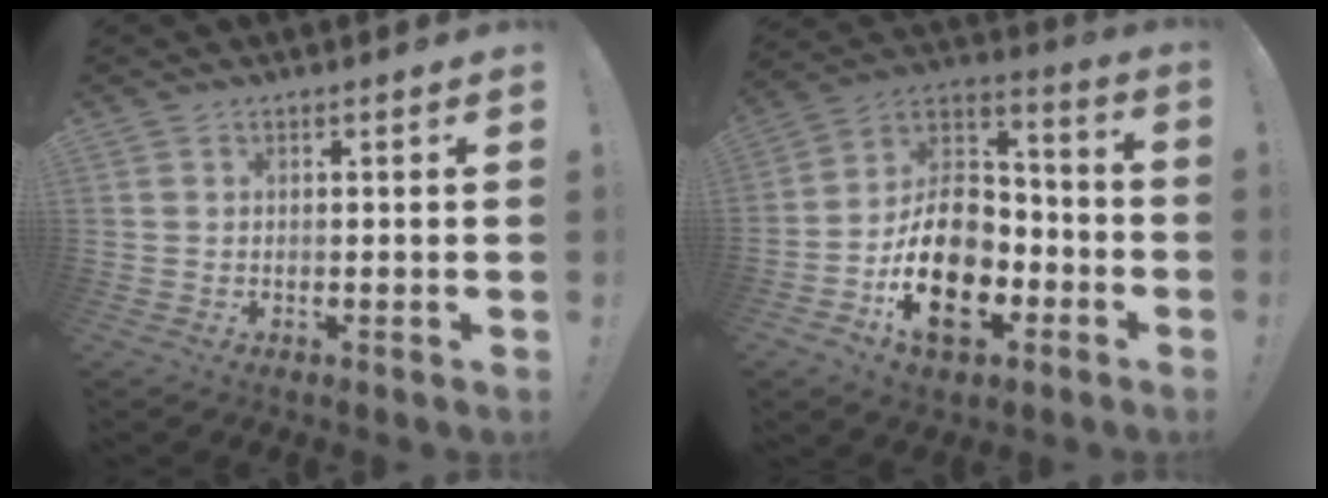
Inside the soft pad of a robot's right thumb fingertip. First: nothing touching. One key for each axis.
{"total": 20.9, "fx": -8.1, "fy": 13.9, "fz": 13.4, "tx": -0.208, "ty": 0.038, "tz": -0.125}